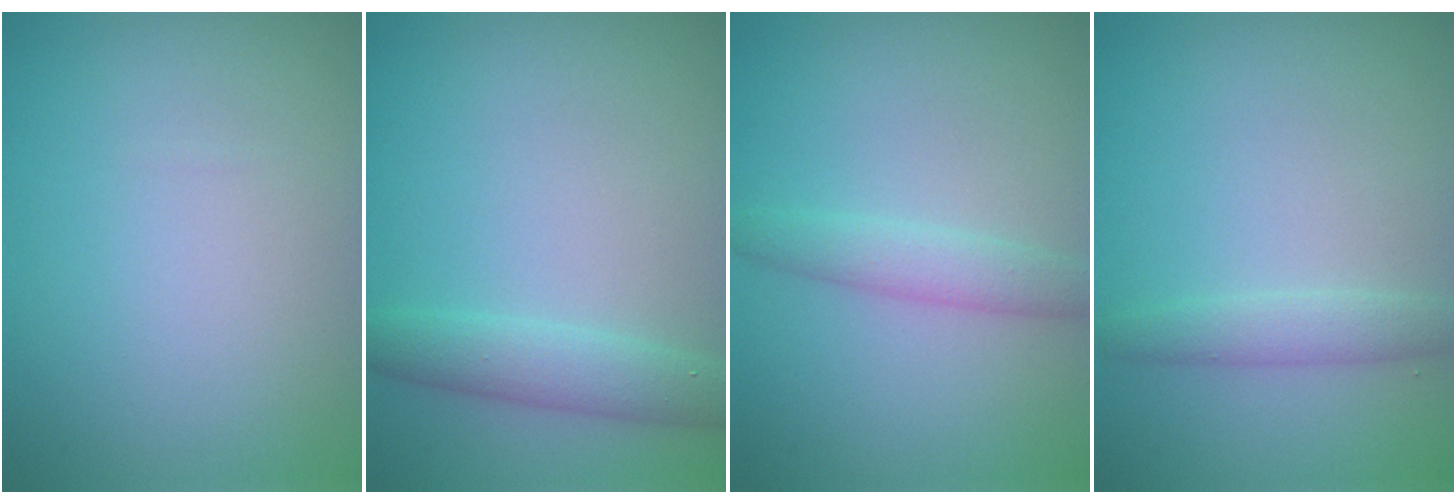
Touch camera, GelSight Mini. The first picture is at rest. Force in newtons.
{"total": 2.8, "press": 2.8, "slide": 0.1}
{"total": 2.3, "press": 2.3, "slide": 0.1}
{"total": 1.9, "press": 1.9, "slide": 0.0}